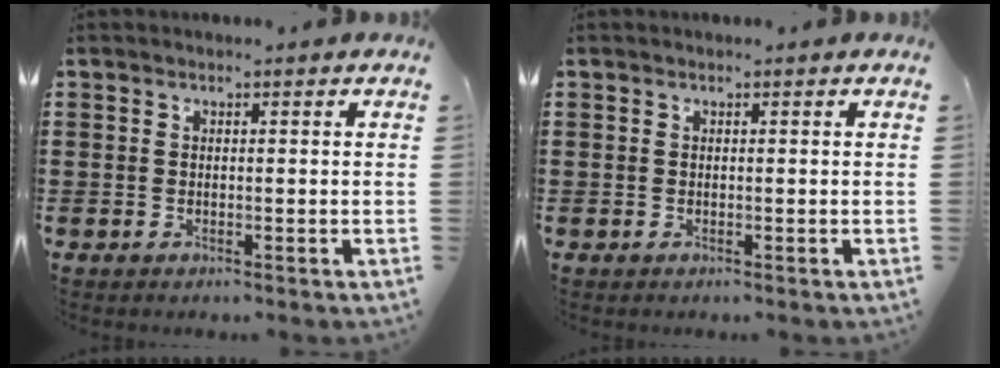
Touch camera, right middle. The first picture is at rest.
{"total": 0.0}